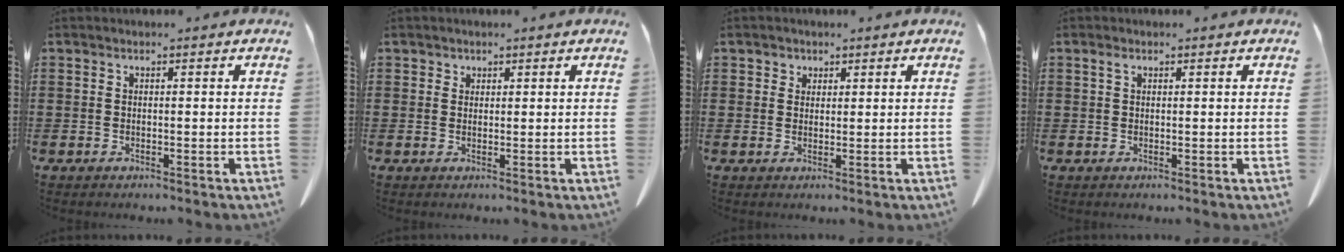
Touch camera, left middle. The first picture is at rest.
{"total": 1.0, "force": [0.8, 0.6, 0.0], "torque": [-0.003, 0.001, 0.016]}
{"total": 1.5, "force": [1.1, 1.1, 0.0], "torque": [0.003, 0.001, 0.020]}
{"total": 1.1, "force": [0.5, 0.5, 0.9], "torque": [-0.020, 0.004, 0.009]}